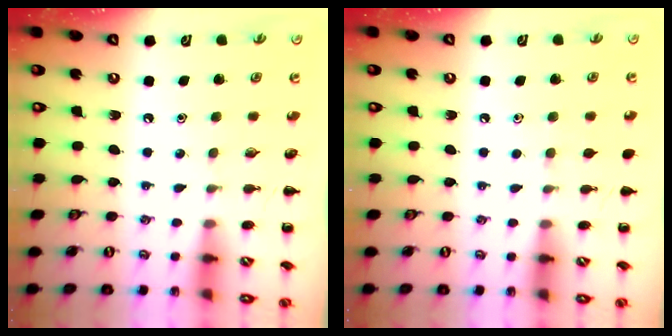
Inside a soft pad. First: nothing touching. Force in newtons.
{"total": 3.3, "press": 3.0, "slide": 1.5}